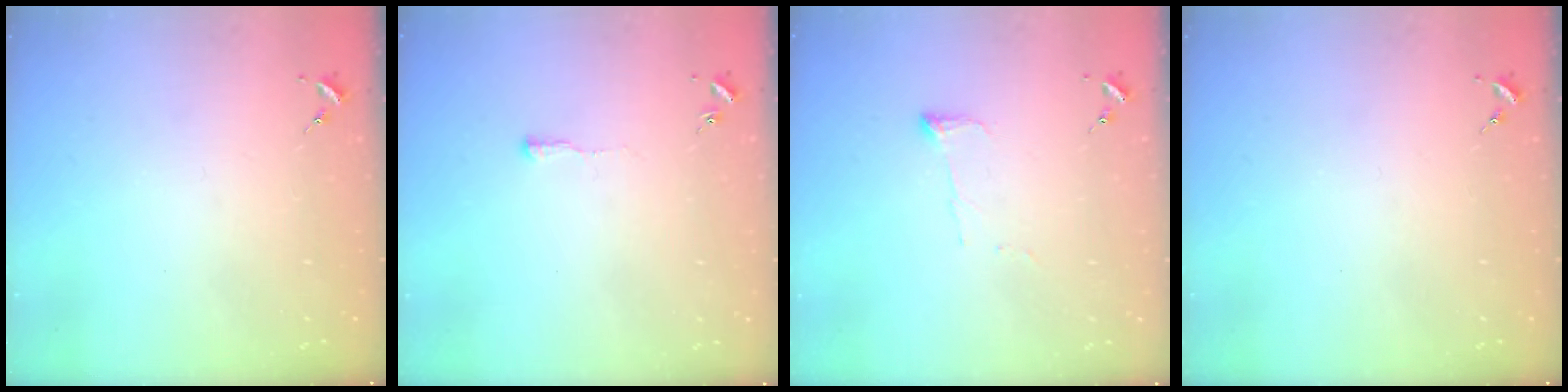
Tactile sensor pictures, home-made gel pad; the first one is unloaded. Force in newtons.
{"total": 4.4, "press": 4.4, "slide": 0.5}
{"total": 5.0, "press": 5.0, "slide": 0.7}
{"total": 0.0}